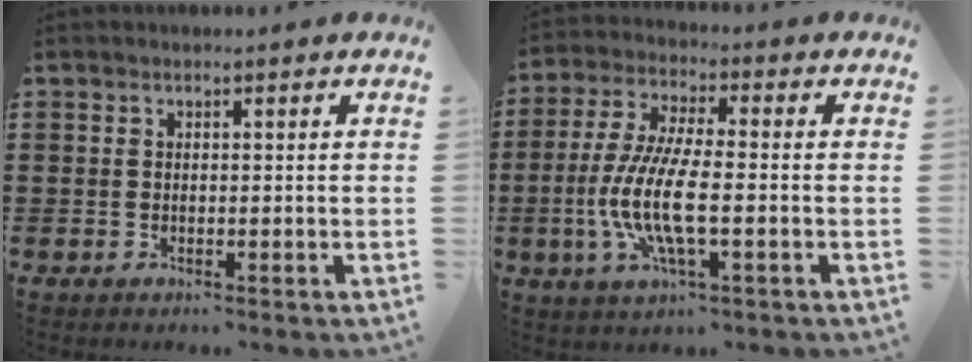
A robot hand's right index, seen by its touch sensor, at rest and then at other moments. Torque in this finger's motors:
{"motor_torque": [2.14, 0.00, 1.05, 0.21]}